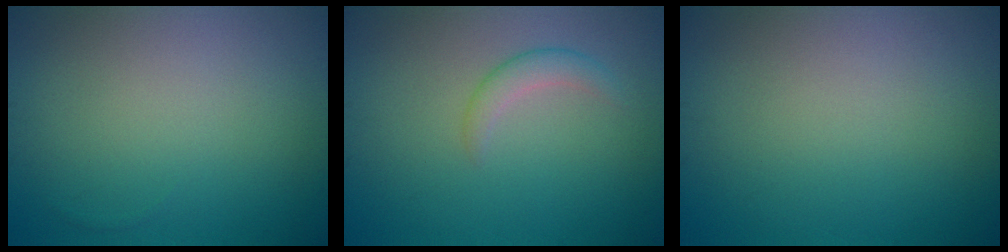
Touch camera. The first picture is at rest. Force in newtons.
{"total": 1.7, "press": 1.7, "slide": 0.1}
{"total": 0.0}